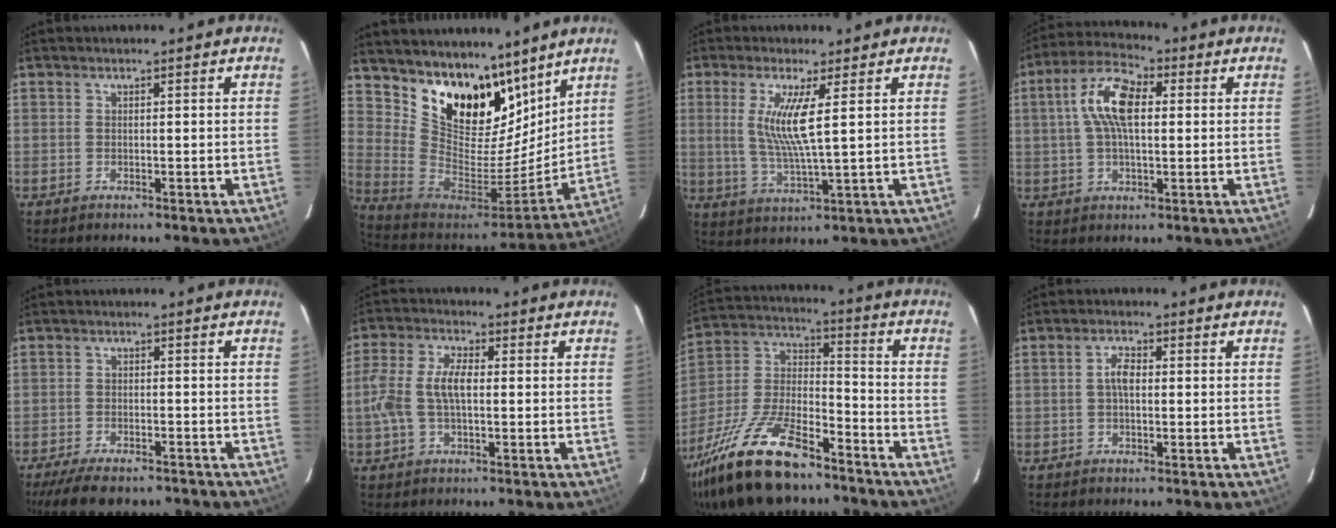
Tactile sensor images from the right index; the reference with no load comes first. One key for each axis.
{"total": 20.5, "fx": 14.4, "fy": 11.5, "fz": 8.9, "tx": -0.193, "ty": -0.023, "tz": 0.265}
{"total": 8.3, "fx": 2.0, "fy": 0.3, "fz": 8.0, "tx": -0.164, "ty": -0.014, "tz": 0.042}
{"total": 10.5, "fx": 1.8, "fy": 4.6, "fz": 9.3, "tx": -0.182, "ty": 0.024, "tz": 0.028}
{"total": 11.5, "fx": -9.4, "fy": 3.9, "fz": 5.5, "tx": -0.125, "ty": -0.023, "tz": -0.149}
{"total": 8.3, "fx": -0.4, "fy": 3.8, "fz": 7.4, "tx": -0.159, "ty": 0.012, "tz": -0.009}
{"total": 24.6, "fx": -17.1, "fy": 9.1, "fz": 15.2, "tx": -0.319, "ty": -0.015, "tz": -0.298}
{"total": 2.8, "fx": -0.1, "fy": 1.3, "fz": 2.5, "tx": -0.050, "ty": 0.009, "tz": -0.001}